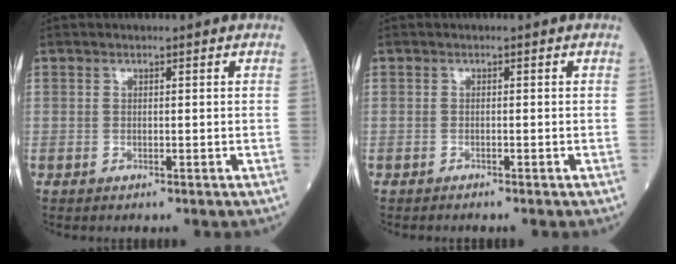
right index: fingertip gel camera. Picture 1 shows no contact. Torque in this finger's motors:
{"motor_torque": [-0.03, -0.22, 0.03, 0.00]}